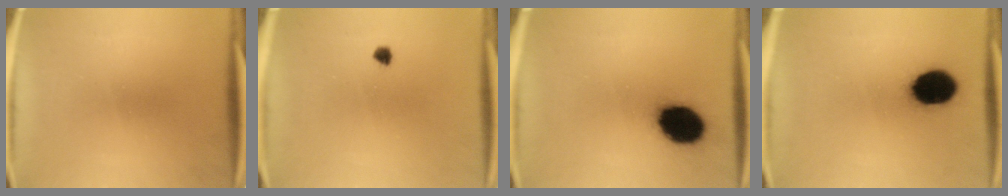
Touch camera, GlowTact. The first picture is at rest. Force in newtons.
{"total": 1.3}
{"total": 14.4}
{"total": 13.0}